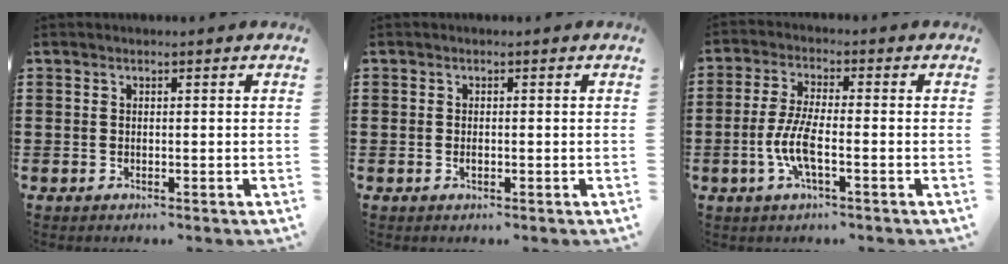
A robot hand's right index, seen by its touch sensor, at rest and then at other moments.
{"total": 0.6, "force": [-0.2, 0.3, 0.5], "torque": [-0.011, -0.004, -0.002]}
{"total": 6.3, "force": [-2.0, 1.6, 5.8], "torque": [-0.133, -0.010, -0.044]}